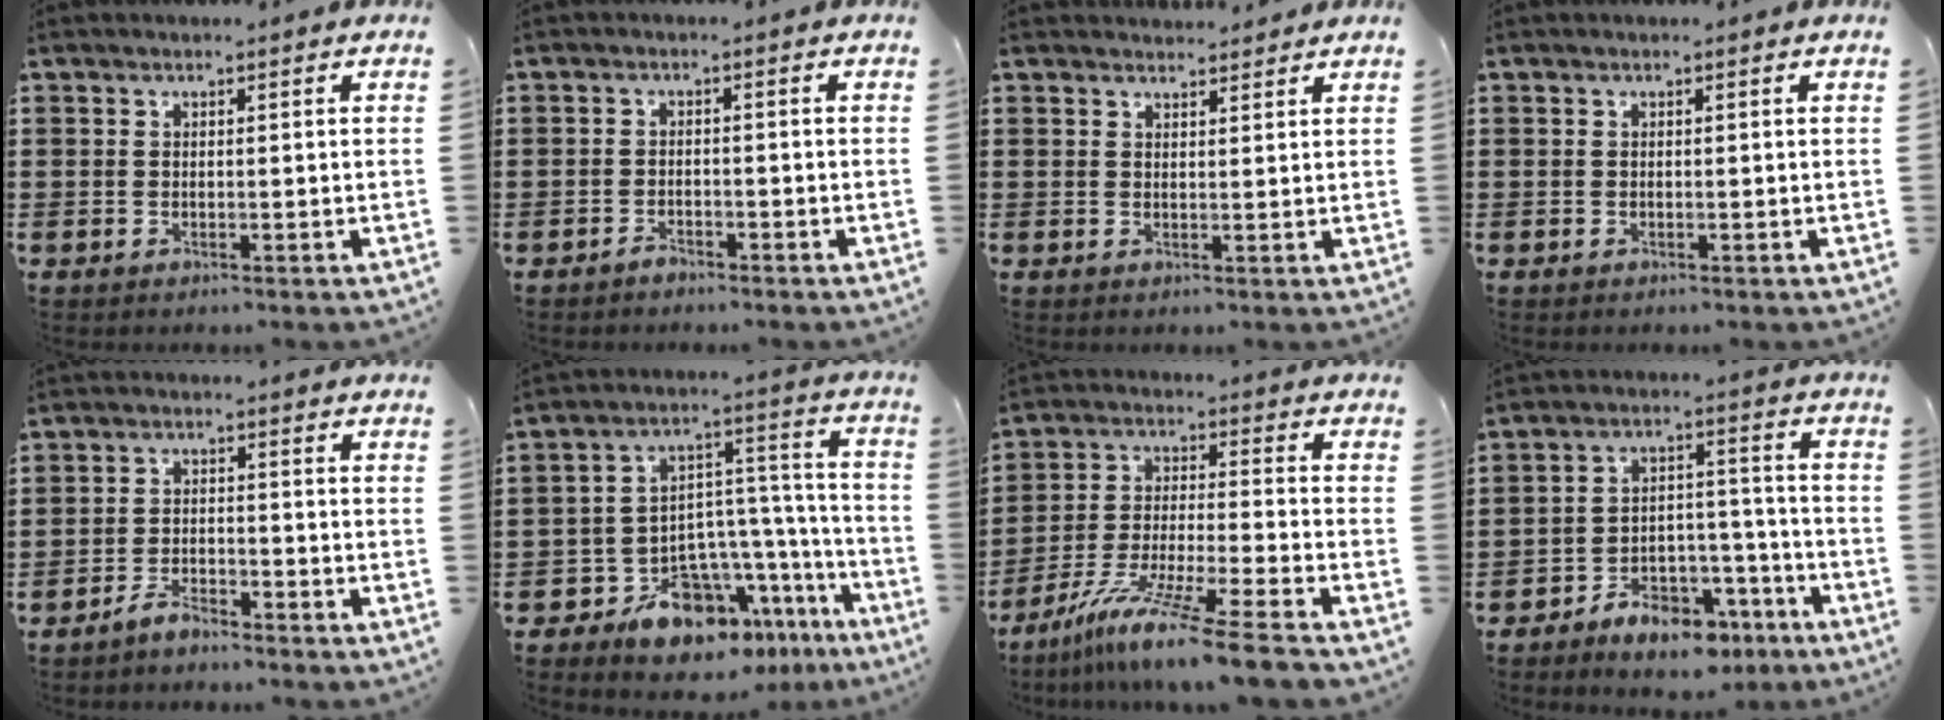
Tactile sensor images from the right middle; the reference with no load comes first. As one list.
[{"total": 1.5, "force": [-1.3, 0.5, 0.4], "torque": [-0.012, -0.001, -0.027]}, {"total": 1.9, "force": [1.9, 0.1, -0.2], "torque": [0.005, -0.003, 0.036]}, {"total": 0.0}, {"total": 3.1, "force": [-2.9, 0.5, 0.8], "torque": [-0.023, 0.005, -0.060]}, {"total": 12.8, "force": [-10.2, 5.7, 5.3], "torque": [-0.092, 0.037, -0.184]}, {"total": 11.1, "force": [-9.3, -1.0, 6.0], "torque": [-0.115, -0.002, -0.186]}, {"total": 6.8, "force": [-5.8, 2.6, 2.3], "torque": [-0.030, 0.027, -0.108]}]